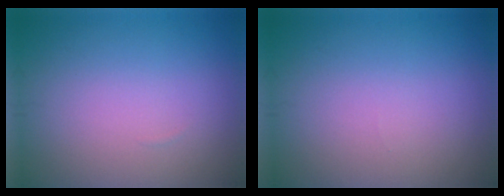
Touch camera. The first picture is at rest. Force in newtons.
{"total": 0.0}